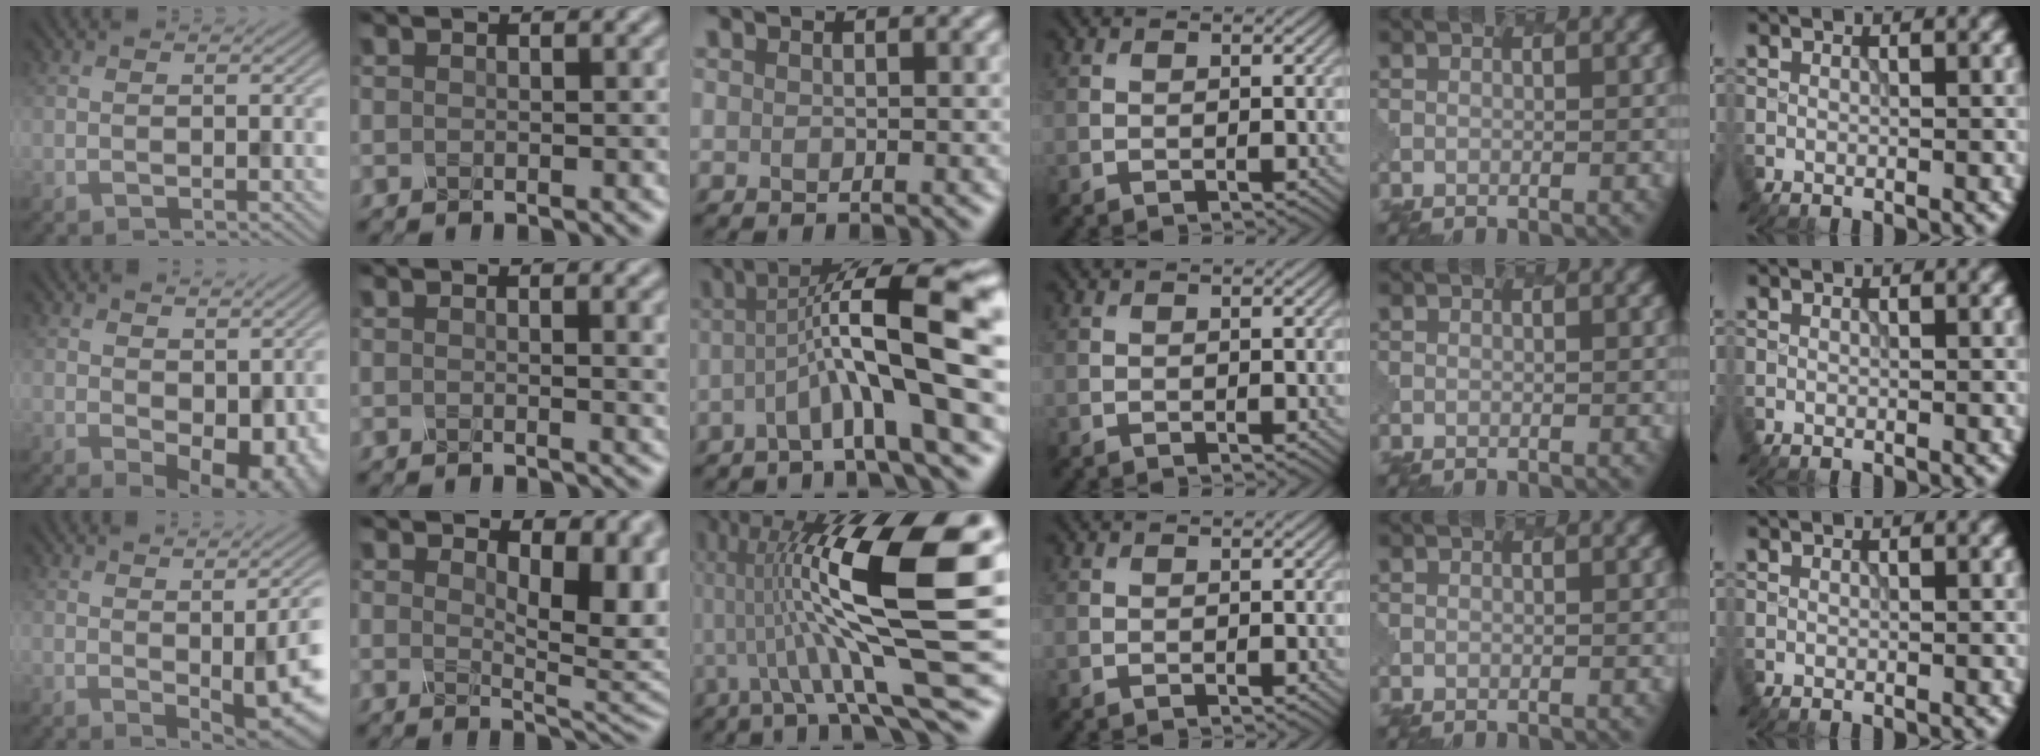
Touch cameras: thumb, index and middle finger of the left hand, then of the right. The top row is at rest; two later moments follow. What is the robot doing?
{"motion": "dispense", "object": "dispenser bottle"}